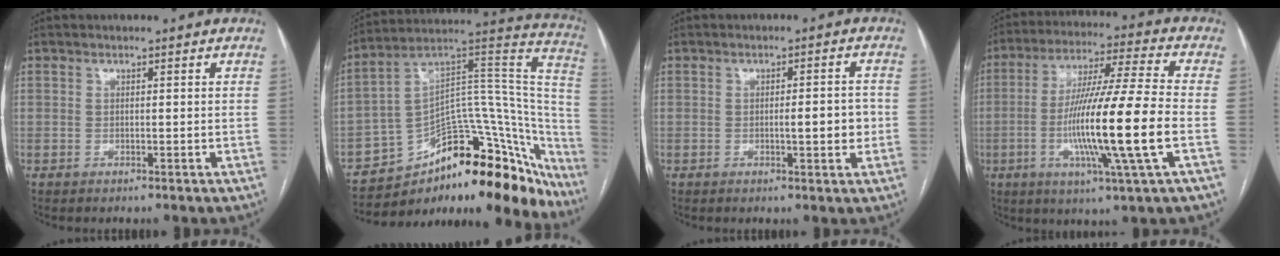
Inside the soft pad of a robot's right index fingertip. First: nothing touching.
{"total": 29.9, "force": [-23.4, 11.3, 14.7], "torque": [-0.104, 0.063, -0.317]}
{"total": 4.3, "force": [-0.7, 0.7, 4.2], "torque": [-0.060, 0.002, -0.007]}
{"total": 17.3, "force": [-3.7, -1.0, 16.9], "torque": [-0.316, -0.011, -0.076]}